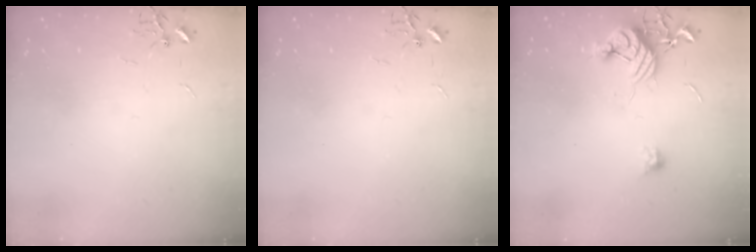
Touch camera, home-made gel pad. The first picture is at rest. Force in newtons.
{"total": 0.0}
{"total": 12.1, "press": 12.0, "slide": 0.4}